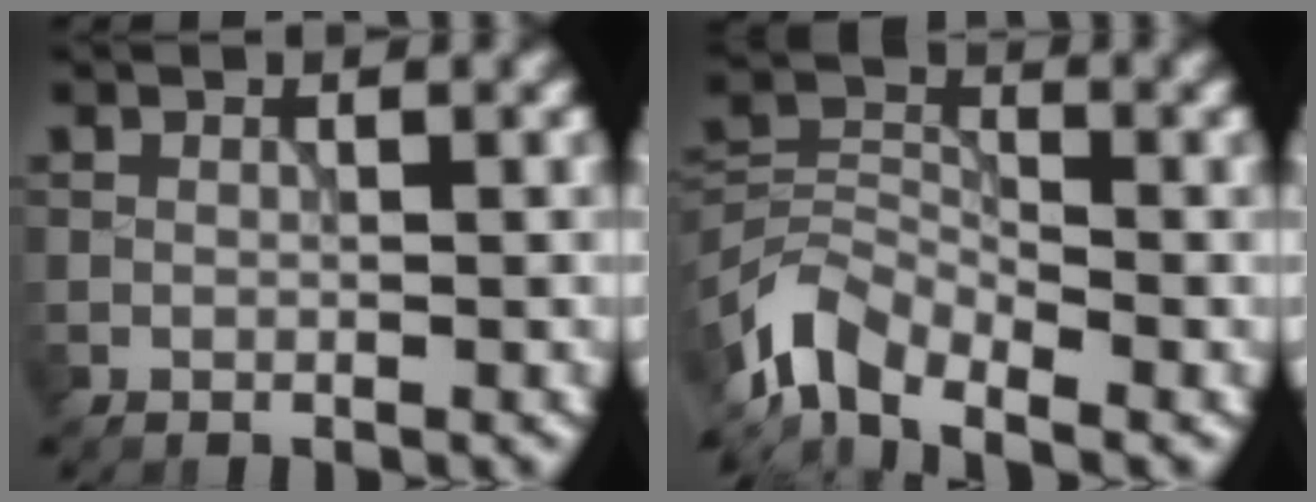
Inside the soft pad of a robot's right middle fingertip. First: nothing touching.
{"total": 5.9, "force": [-4.4, 2.8, 3.0], "torque": [-0.051, -0.001, -0.102]}